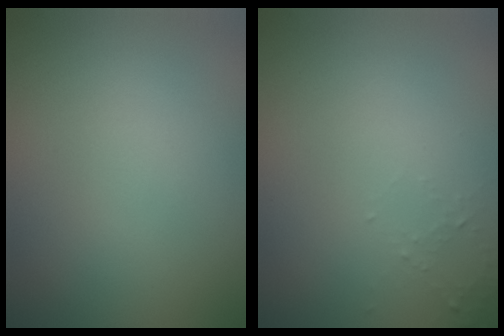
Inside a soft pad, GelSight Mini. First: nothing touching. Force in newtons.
{"total": 1.1, "press": 1.0, "slide": 0.4}